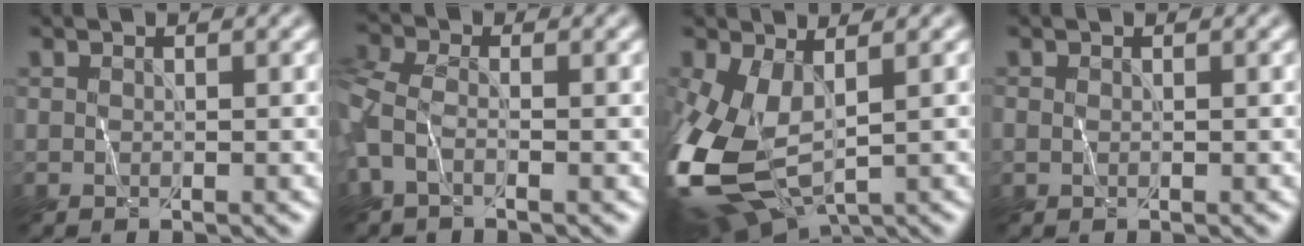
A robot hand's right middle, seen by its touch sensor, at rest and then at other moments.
{"total": 3.1, "force": [-1.0, 1.6, 2.4], "torque": [-0.069, 0.001, -0.035]}
{"total": 10.7, "force": [-1.7, 5.9, 8.8], "torque": [-0.221, -0.027, -0.026]}
{"total": 0.0}